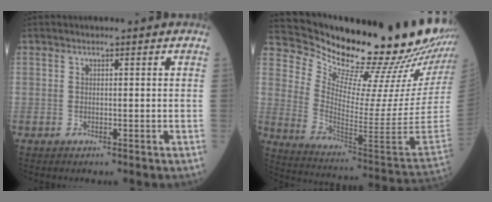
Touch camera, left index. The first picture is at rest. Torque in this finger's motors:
{"motor_torque": [-0.12, -0.71, 0.02, 0.00]}